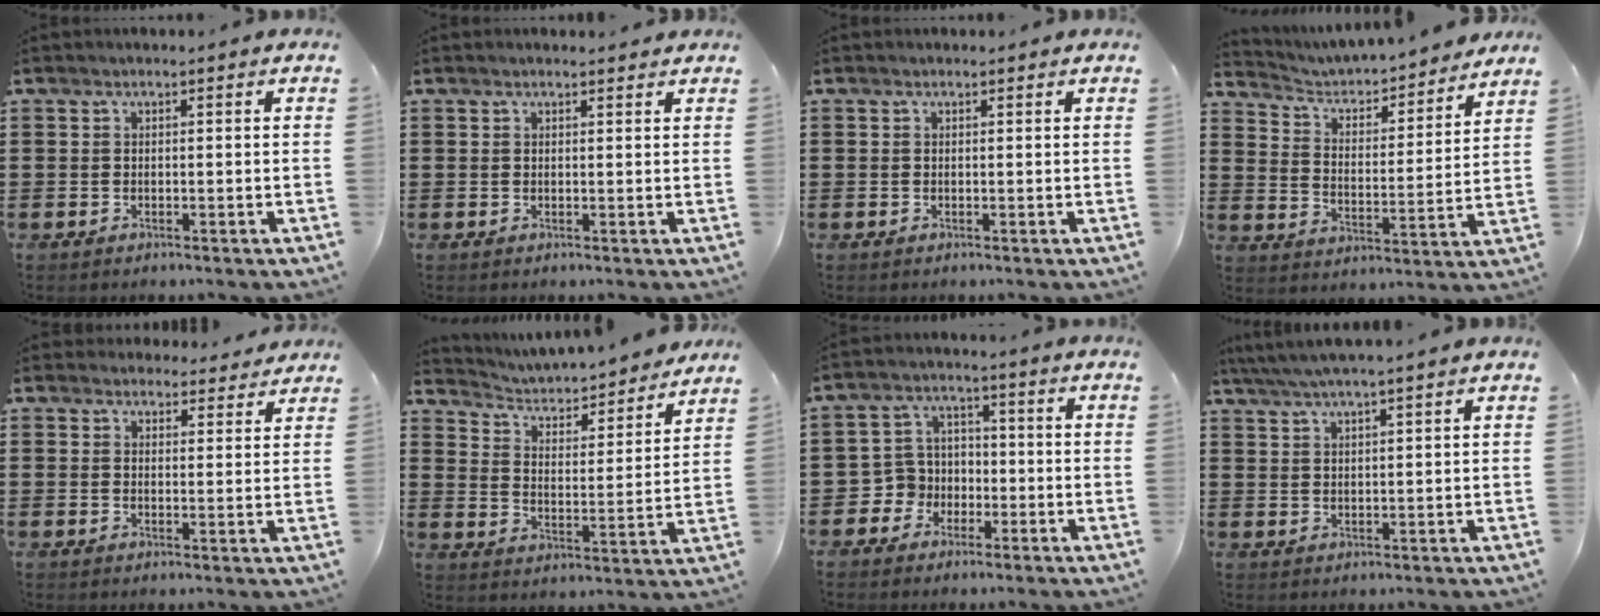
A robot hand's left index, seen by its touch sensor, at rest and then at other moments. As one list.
[{"total": 0.8, "force": [0.8, 0.0, 0.2], "torque": [-0.006, 0.000, 0.016]}, {"total": 0.0}, {"total": 3.8, "force": [3.7, 0.7, 0.8], "torque": [-0.037, -0.032, 0.054]}, {"total": 3.7, "force": [3.6, 0.8, 0.3], "torque": [-0.010, -0.016, 0.067]}, {"total": 3.5, "force": [3.3, 0.6, 0.8], "torque": [-0.036, -0.031, 0.048]}, {"total": 4.7, "force": [-2.2, 4.1, 0.7], "torque": [-0.036, 0.006, -0.046]}, {"total": 3.9, "force": [3.4, -0.5, 1.9], "torque": [-0.044, -0.007, 0.061]}]